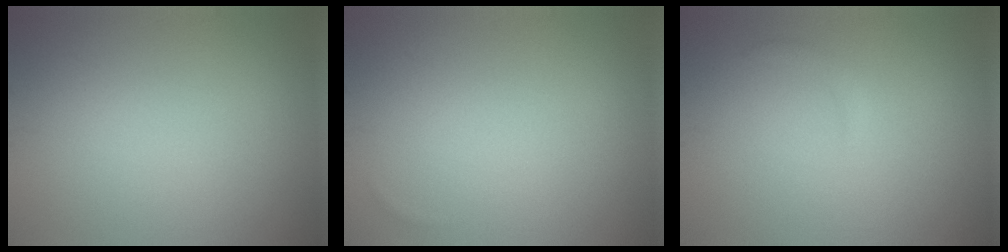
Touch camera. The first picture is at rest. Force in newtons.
{"total": 0.0}
{"total": 0.7, "press": 0.7, "slide": 0.1}